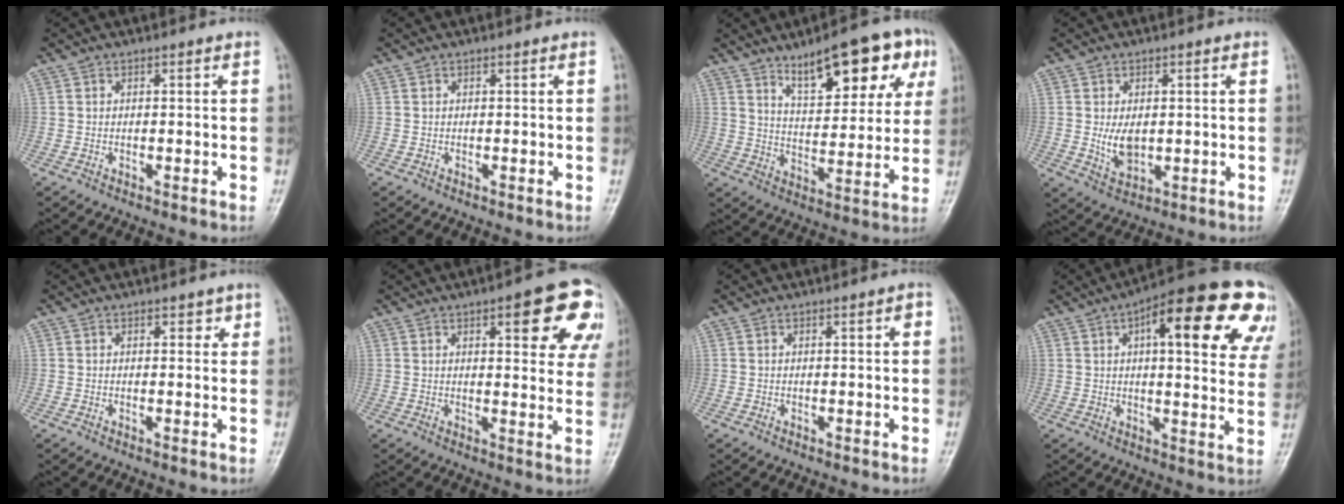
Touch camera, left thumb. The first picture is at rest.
{"total": 0.0}
{"total": 16.8, "force": [8.9, 6.2, 12.8], "torque": [-0.138, -0.025, 0.134]}
{"total": 5.3, "force": [0.1, 3.4, 4.0], "torque": [-0.061, -0.011, 0.011]}
{"total": 1.9, "force": [1.0, 1.2, 1.2], "torque": [0.001, -0.002, 0.010]}
{"total": 14.9, "force": [6.4, 4.9, 12.5], "torque": [-0.112, -0.020, 0.071]}
{"total": 1.4, "force": [0.3, 0.5, 1.3], "torque": [-0.017, 0.004, 0.004]}
{"total": 24.4, "force": [10.6, 8.0, 20.5], "torque": [-0.248, 0.007, 0.133]}